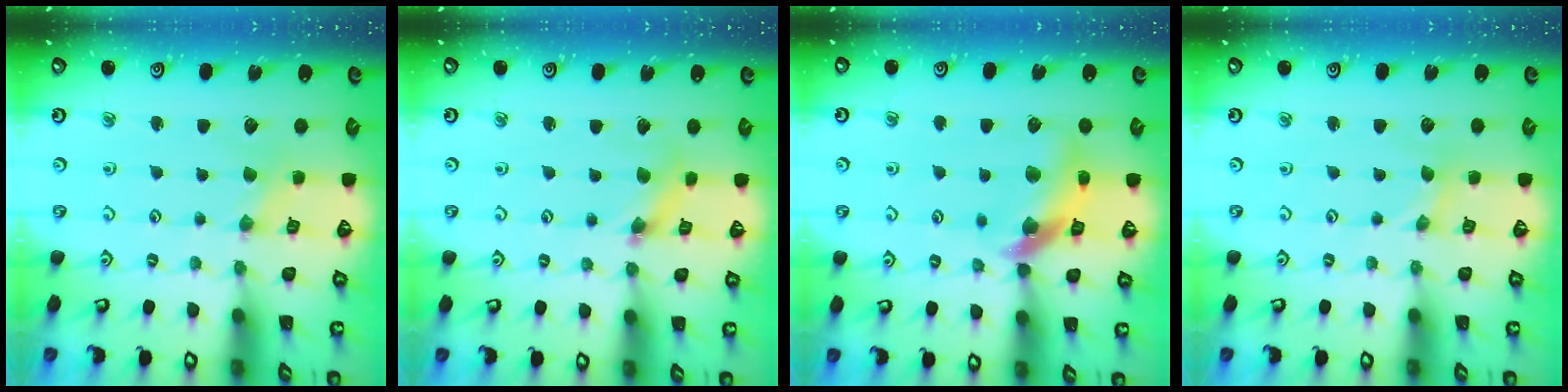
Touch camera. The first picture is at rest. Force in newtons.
{"total": 3.0, "press": 3.0, "slide": 0.2}
{"total": 13.0, "press": 12.9, "slide": 1.8}
{"total": 0.0}